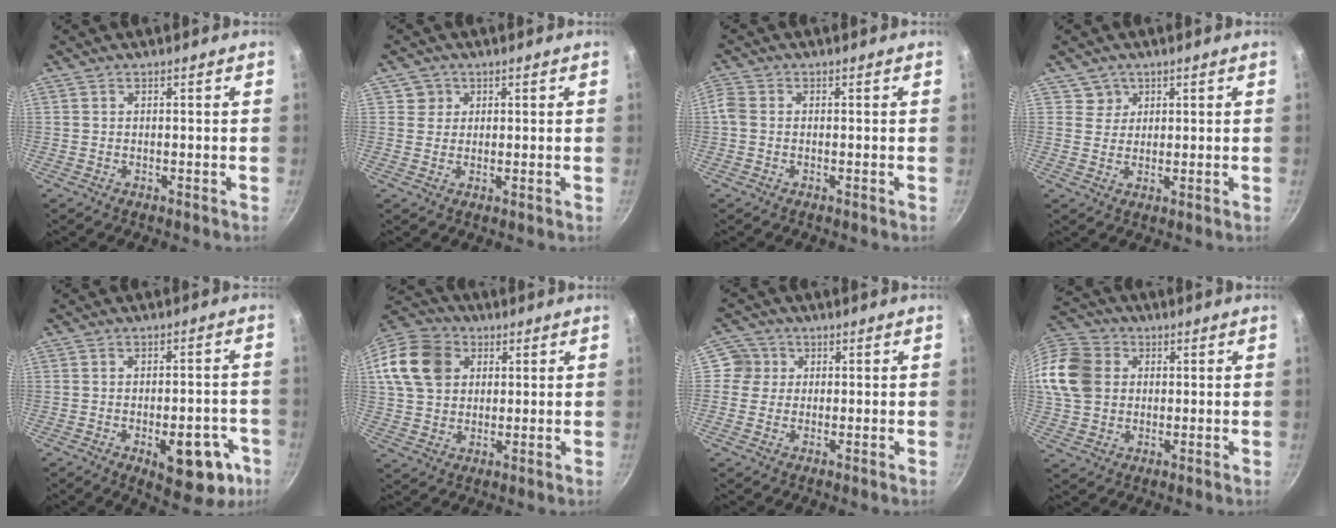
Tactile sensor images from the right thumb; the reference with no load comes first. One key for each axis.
{"total": 2.9, "fx": 0.9, "fy": 2.8, "fz": 0.2, "tx": 0.021, "ty": 0.002, "tz": 0.008}
{"total": 2.6, "fx": -0.4, "fy": 2.0, "fz": 1.6, "tx": -0.037, "ty": 0.007, "tz": -0.018}
{"total": 3.1, "fx": 1.5, "fy": 2.7, "fz": -0.1, "tx": 0.030, "ty": 0.003, "tz": 0.022}
{"total": 13.3, "fx": -5.0, "fy": 6.5, "fz": 10.4, "tx": -0.091, "ty": 0.019, "tz": -0.056}
{"total": 16.4, "fx": 4.7, "fy": 13.1, "fz": 8.8, "tx": -0.166, "ty": 0.021, "tz": 0.078}
{"total": 4.3, "fx": 0.7, "fy": 4.2, "fz": 0.6, "tx": 0.027, "ty": 0.007, "tz": 0.000}
{"total": 17.7, "fx": 2.7, "fy": 14.9, "fz": 9.2, "tx": -0.195, "ty": 0.027, "tz": 0.041}